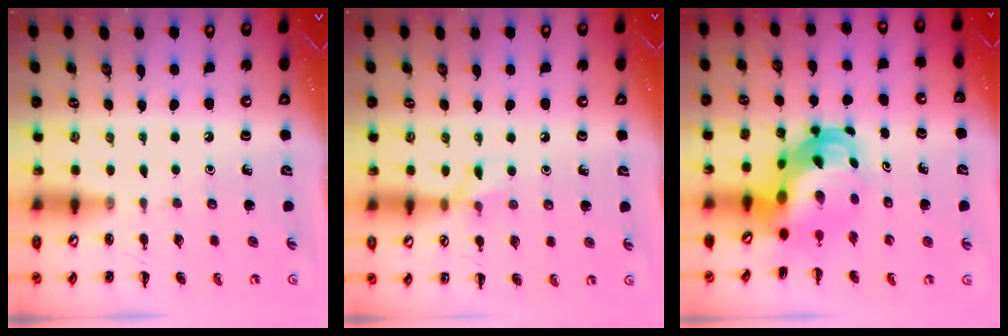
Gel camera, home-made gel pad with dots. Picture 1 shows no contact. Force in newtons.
{"total": 6.1, "press": 5.7, "slide": 2.2}
{"total": 7.1, "press": 6.8, "slide": 2.2}